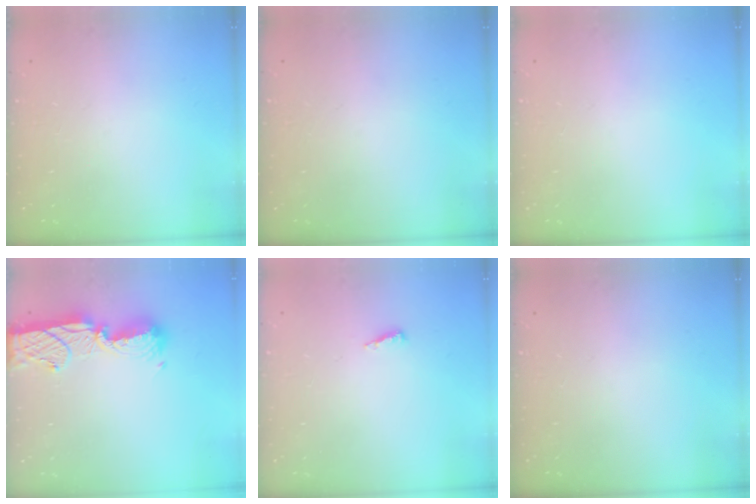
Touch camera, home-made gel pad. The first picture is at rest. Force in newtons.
{"total": 0.0}
{"total": 0.0}
{"total": 13.4, "press": 13.3, "slide": 1.0}
{"total": 2.5, "press": 2.5, "slide": 0.2}
{"total": 0.0}